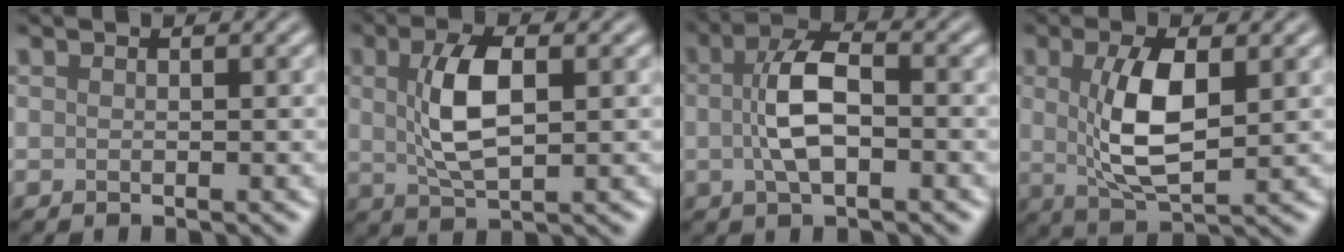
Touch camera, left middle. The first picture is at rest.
{"total": 5.4, "force": [1.0, 2.2, 4.8], "torque": [-0.100, 0.005, 0.019]}
{"total": 5.0, "force": [-0.2, 2.3, 4.5], "torque": [-0.090, 0.007, -0.009]}
{"total": 6.3, "force": [0.9, 2.6, 5.6], "torque": [-0.118, -0.002, 0.022]}